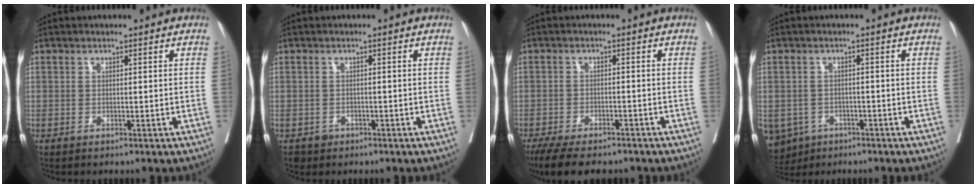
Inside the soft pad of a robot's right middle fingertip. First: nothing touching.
{"total": 1.7, "force": [-1.1, 1.4, 0.1], "torque": [-0.002, 0.003, -0.017]}
{"total": 11.2, "force": [-9.1, 3.4, 5.6], "torque": [-0.085, -0.009, -0.134]}
{"total": 8.9, "force": [-5.0, 7.0, 2.2], "torque": [-0.065, -0.005, -0.069]}